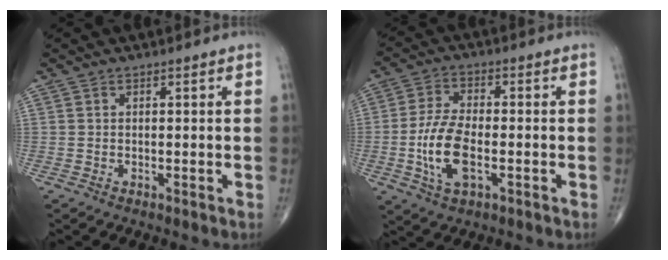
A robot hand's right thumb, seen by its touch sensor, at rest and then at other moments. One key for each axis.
{"total": 10.1, "fx": -2.3, "fy": 4.8, "fz": 8.6, "tx": -0.177, "ty": 0.009, "tz": -0.045}